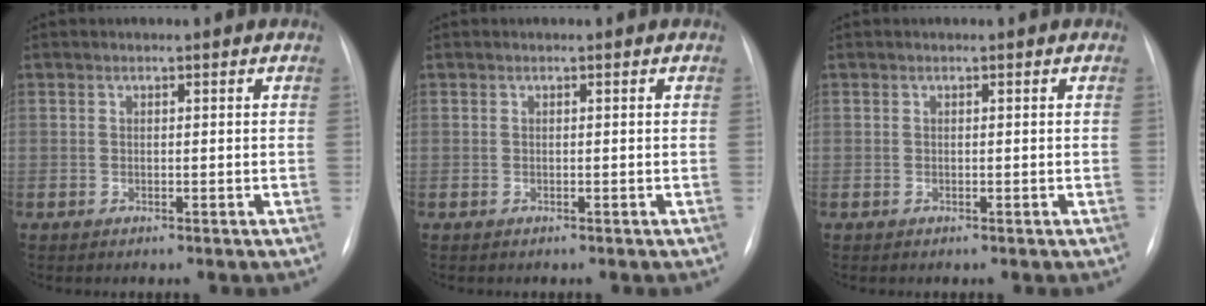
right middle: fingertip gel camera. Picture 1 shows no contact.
{"total": 0.0}
{"total": 0.0}